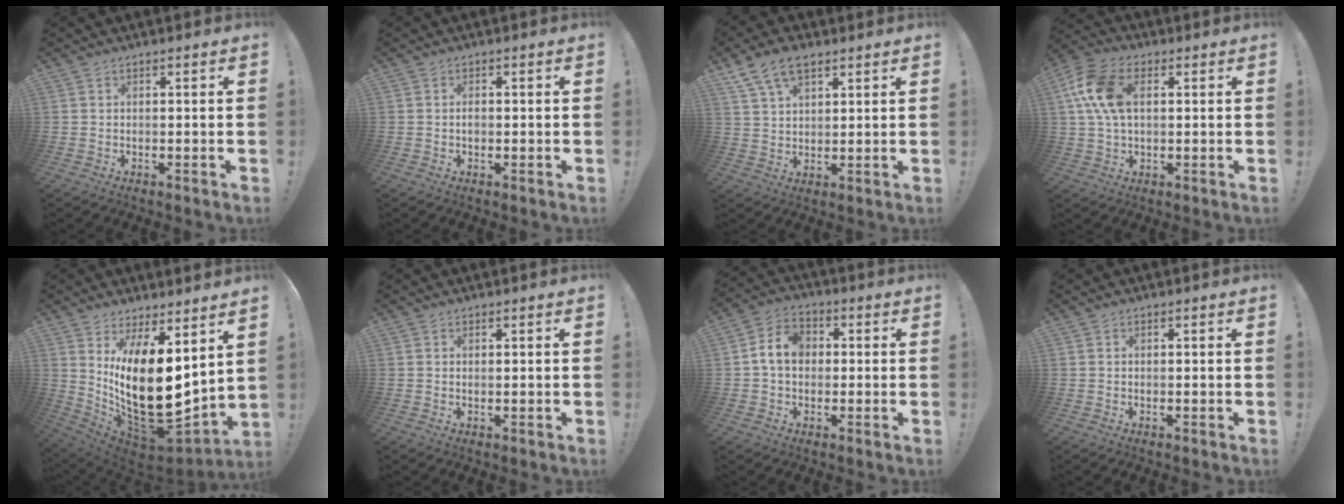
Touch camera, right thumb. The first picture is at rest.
{"total": 1.1, "force": [-0.6, 0.7, 0.6], "torque": [-0.009, 0.002, -0.011]}
{"total": 9.2, "force": [5.4, 5.0, 5.5], "torque": [-0.098, -0.011, 0.105]}
{"total": 13.1, "force": [2.9, 8.2, 9.8], "torque": [-0.197, 0.009, 0.058]}
{"total": 22.1, "force": [0.7, 10.6, 19.4], "torque": [-0.353, -0.039, 0.028]}
{"total": 0.5, "force": [0.4, 0.1, 0.4], "torque": [-0.009, 0.002, 0.007]}
{"total": 8.7, "force": [0.5, 6.7, 5.5], "torque": [-0.103, 0.021, 0.014]}
{"total": 0.0}